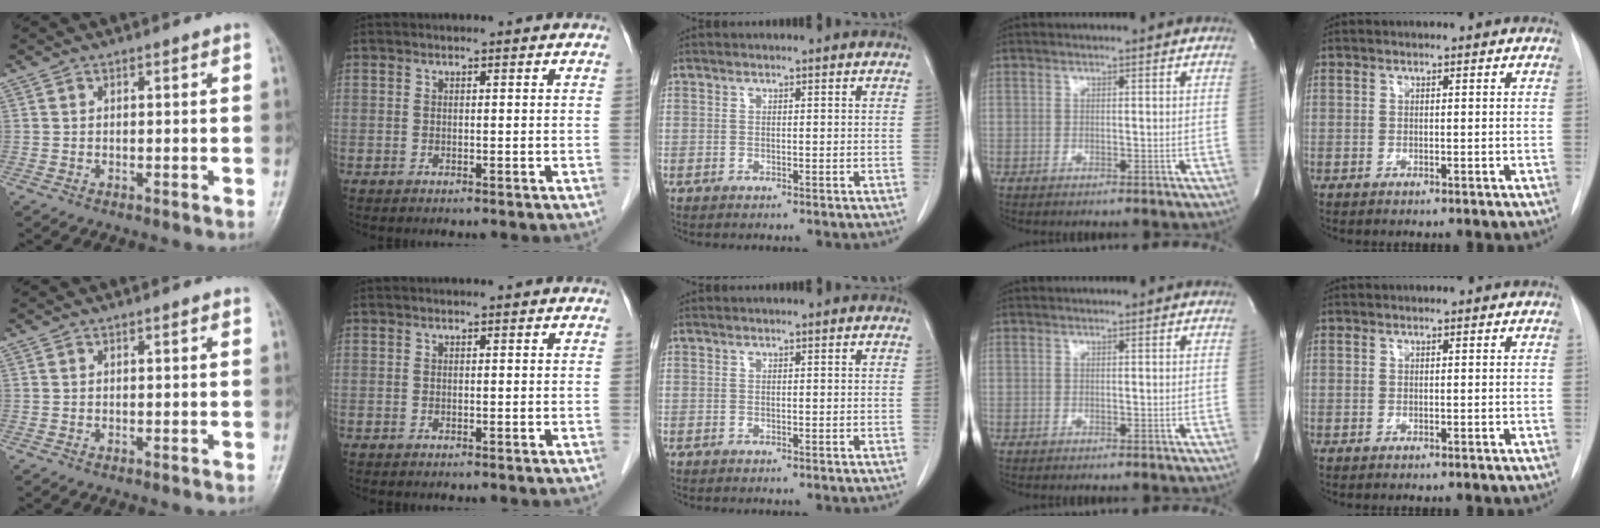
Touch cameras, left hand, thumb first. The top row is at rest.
{}